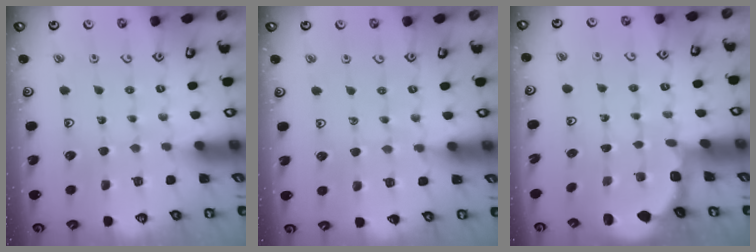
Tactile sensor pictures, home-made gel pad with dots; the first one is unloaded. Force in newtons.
{"total": 3.9, "press": 3.8, "slide": 0.6}
{"total": 1.8, "press": 1.6, "slide": 0.7}